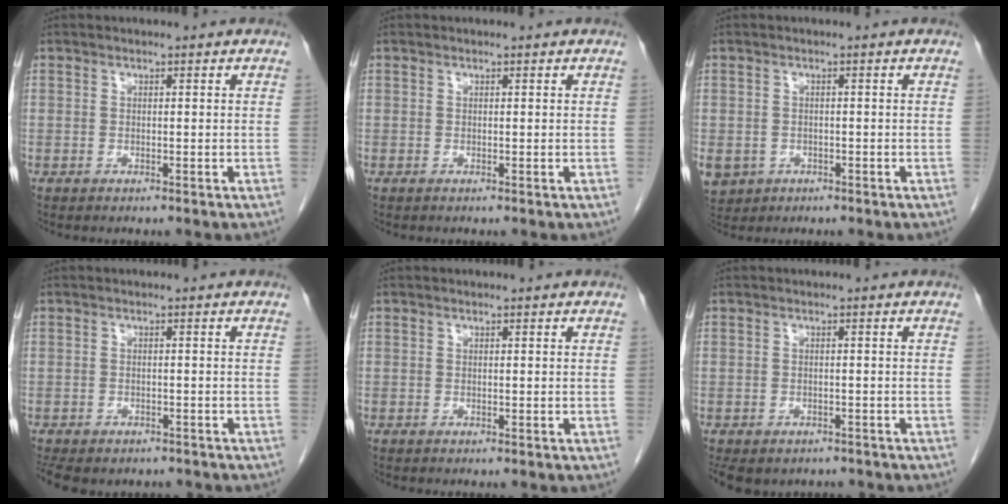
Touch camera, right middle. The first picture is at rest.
{"total": 0.0}
{"total": 7.9, "force": [-3.4, 6.6, 2.7], "torque": [-0.078, -0.002, -0.045]}
{"total": 9.6, "force": [-7.6, 4.7, 3.7], "torque": [-0.081, -0.004, -0.095]}
{"total": 0.0}
{"total": 9.2, "force": [-6.7, 5.4, 3.1], "torque": [-0.075, -0.007, -0.080]}